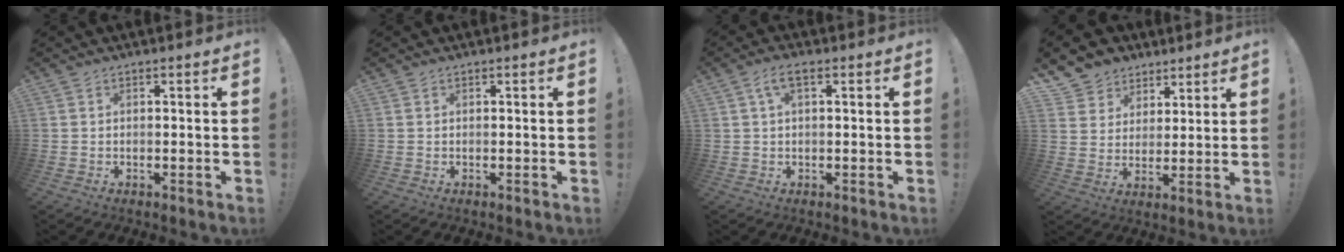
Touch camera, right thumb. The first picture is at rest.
{"total": 0.0}
{"total": 4.4, "force": [1.4, 2.0, 3.7], "torque": [-0.066, 0.005, 0.025]}
{"total": 8.3, "force": [4.9, 6.6, 0.8], "torque": [-0.022, -0.036, 0.102]}